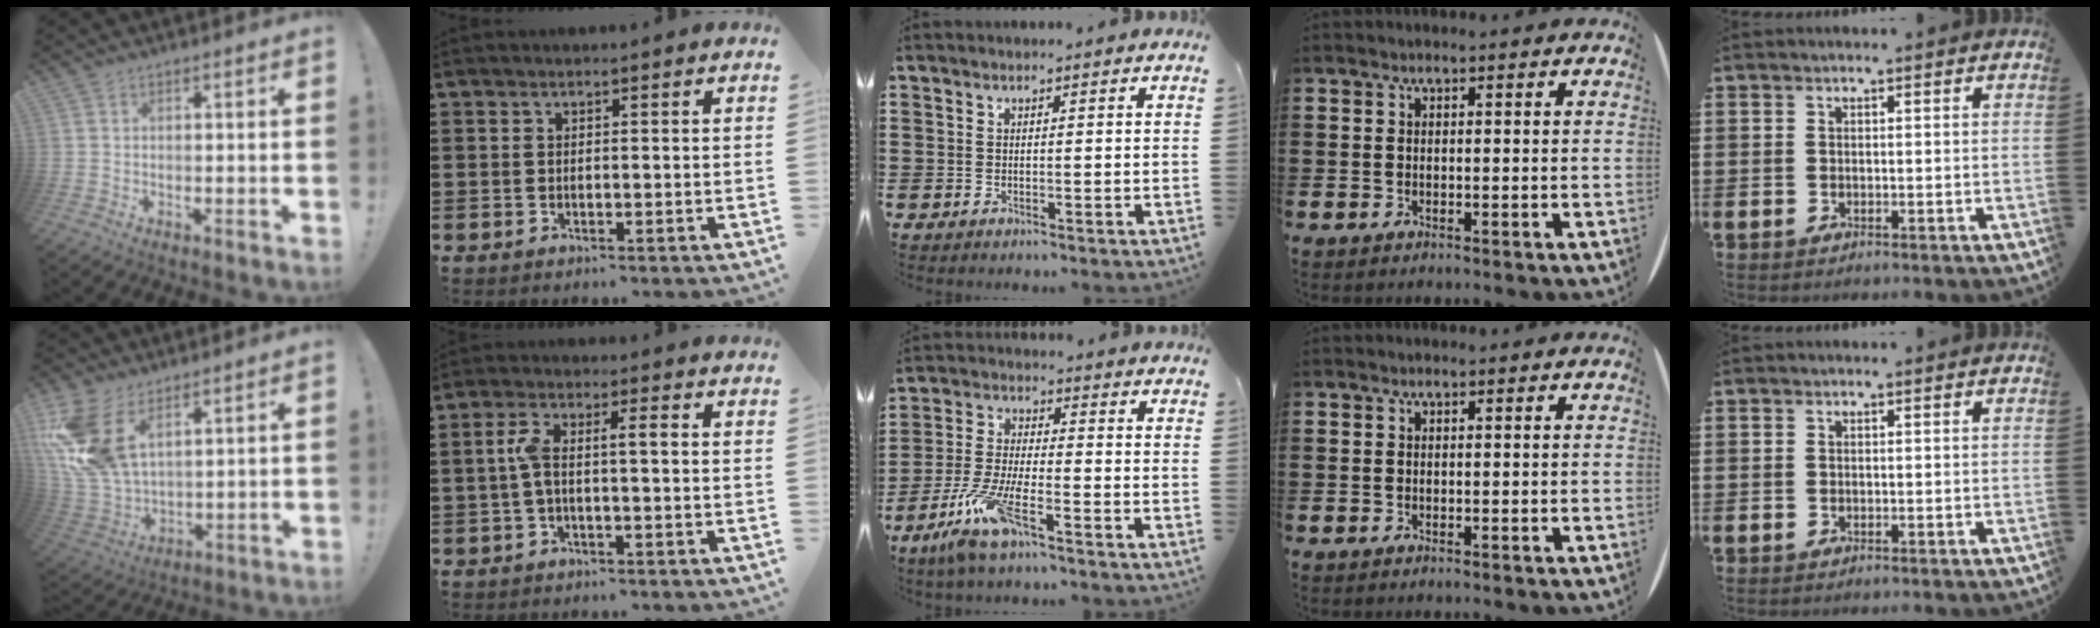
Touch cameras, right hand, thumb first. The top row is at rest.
{"thumb": {"total": 15.6, "force": [7.2, 8.8, 10.7], "torque": [-0.225, -0.041, 0.136]}, "index": {"total": 4.7, "force": [-0.4, 1.3, 4.5], "torque": [-0.102, 0.000, -0.017]}, "middle": {"total": 8.5, "force": [-5.7, 1.2, 6.2], "torque": [-0.144, -0.016, -0.111]}}